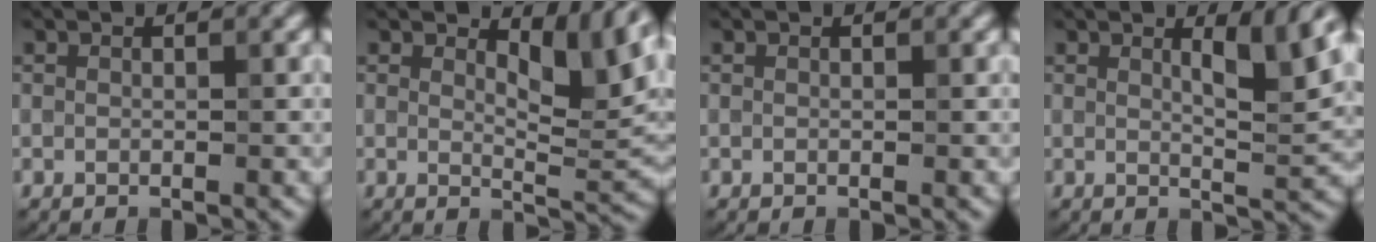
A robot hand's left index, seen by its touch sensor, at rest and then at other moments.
{"total": 4.7, "force": [2.4, 1.7, 3.6], "torque": [-0.050, -0.010, 0.034]}
{"total": 0.0}
{"total": 4.3, "force": [1.8, 0.9, 3.8], "torque": [-0.057, -0.007, 0.028]}